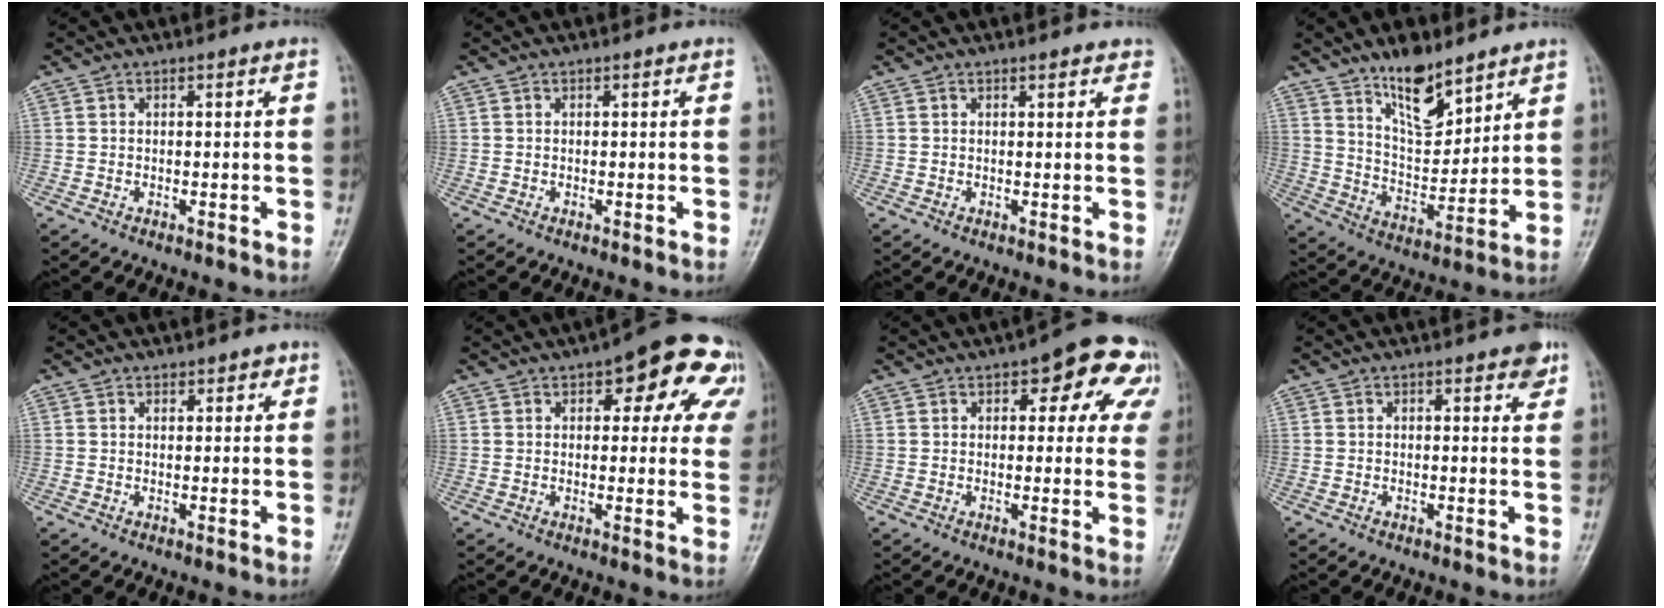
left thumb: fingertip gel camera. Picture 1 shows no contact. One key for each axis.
{"total": 0.0}
{"total": 2.6, "fx": 2.0, "fy": 1.0, "fz": 1.3, "tx": 0.003, "ty": -0.002, "tz": 0.019}
{"total": 11.8, "fx": 8.5, "fy": 4.8, "fz": 6.6, "tx": -0.085, "ty": -0.070, "tz": 0.158}
{"total": 1.9, "fx": 1.3, "fy": 1.2, "fz": 0.7, "tx": 0.009, "ty": -0.005, "tz": 0.014}
{"total": 14.9, "fx": 6.4, "fy": 6.8, "fz": 11.7, "tx": -0.094, "ty": 0.003, "tz": 0.070}
{"total": 12.6, "fx": 5.6, "fy": 5.9, "fz": 9.6, "tx": -0.065, "ty": 0.002, "tz": 0.058}
{"total": 3.3, "fx": 2.0, "fy": 1.3, "fz": 2.3, "tx": -0.016, "ty": -0.006, "tz": 0.021}